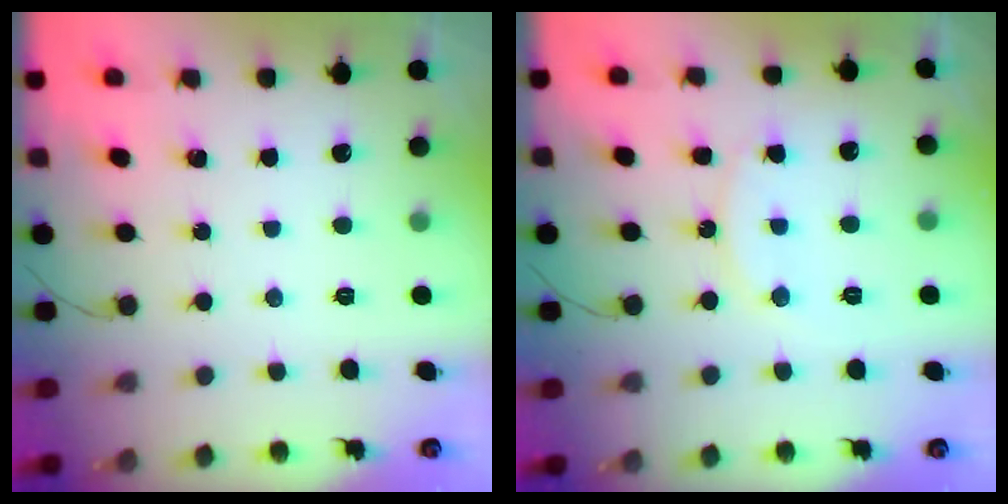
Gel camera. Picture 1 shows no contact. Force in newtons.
{"total": 10.9, "press": 10.9, "slide": 0.9}